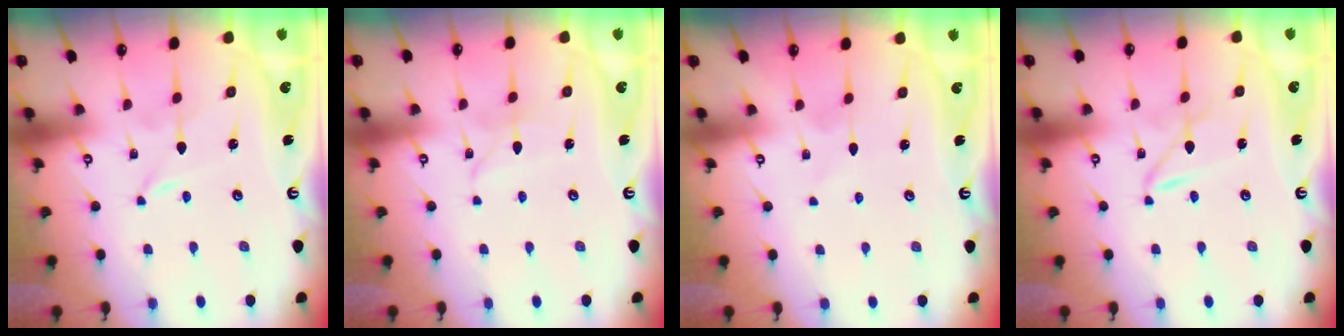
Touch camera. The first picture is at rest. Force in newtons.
{"total": 3.3, "press": 3.3, "slide": 0.1}
{"total": 2.7, "press": 2.7, "slide": 0.2}
{"total": 2.2, "press": 2.1, "slide": 0.3}